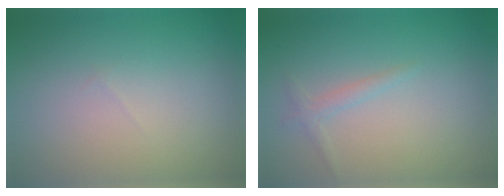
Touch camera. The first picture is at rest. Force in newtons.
{"total": 1.1, "press": 1.1, "slide": 0.1}